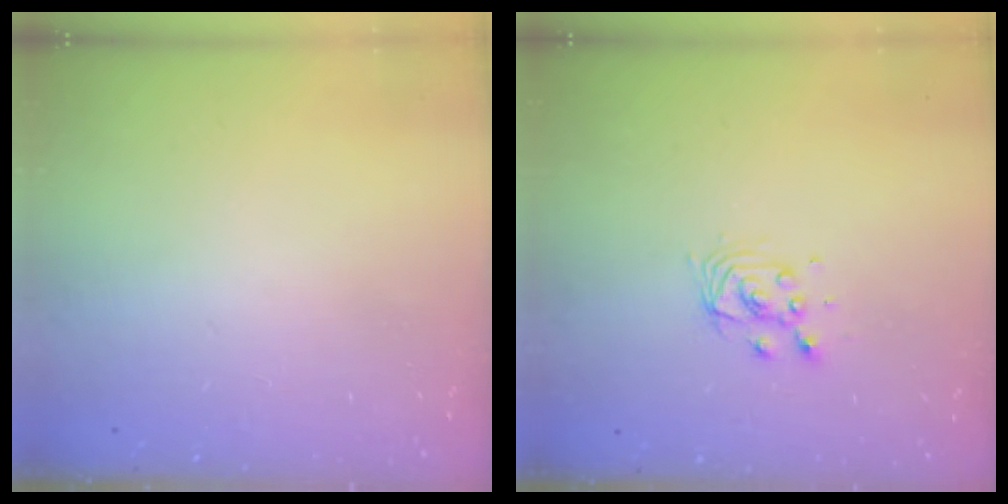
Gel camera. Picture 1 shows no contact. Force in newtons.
{"total": 5.3, "press": 5.3, "slide": 0.4}